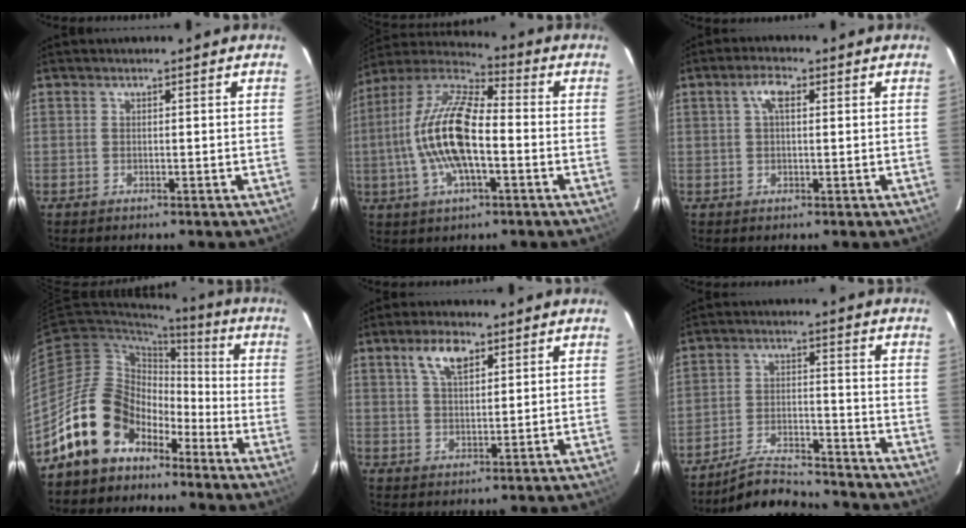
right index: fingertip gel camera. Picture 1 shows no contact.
{"total": 16.9, "force": [-2.5, 6.4, 15.4], "torque": [-0.302, 0.005, -0.055]}
{"total": 3.3, "force": [1.0, 1.4, 2.9], "torque": [-0.056, 0.011, 0.018]}
{"total": 15.1, "force": [-9.6, 9.9, 6.2], "torque": [-0.127, 0.027, -0.157]}
{"total": 6.0, "force": [3.3, 2.7, 4.3], "torque": [-0.077, 0.011, 0.062]}
{"total": 12.4, "force": [-11.8, 2.1, 3.4], "torque": [-0.090, 0.005, -0.184]}